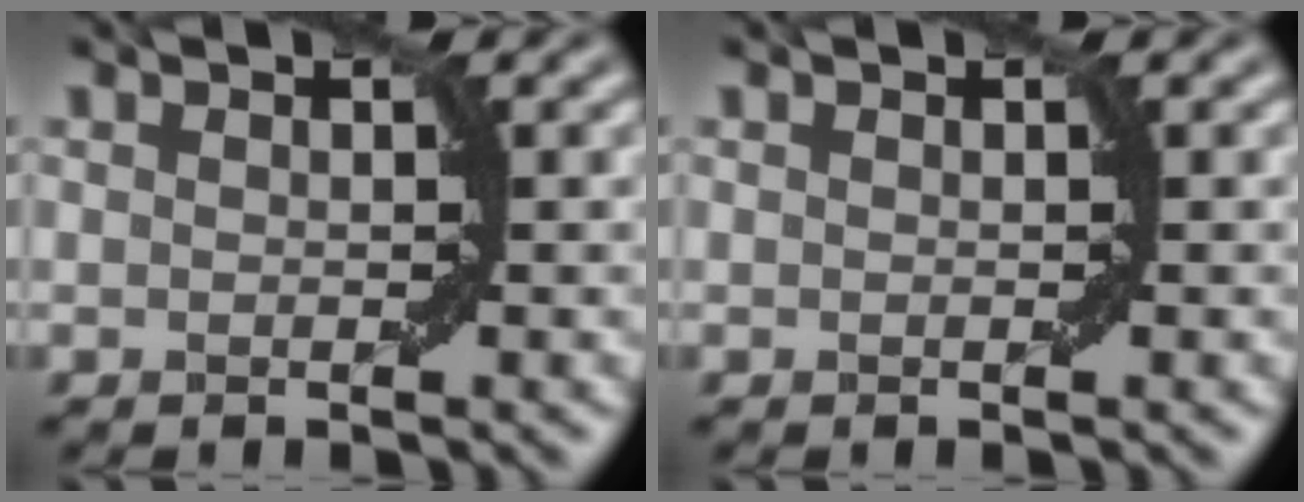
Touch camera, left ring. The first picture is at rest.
{"total": 0.0}